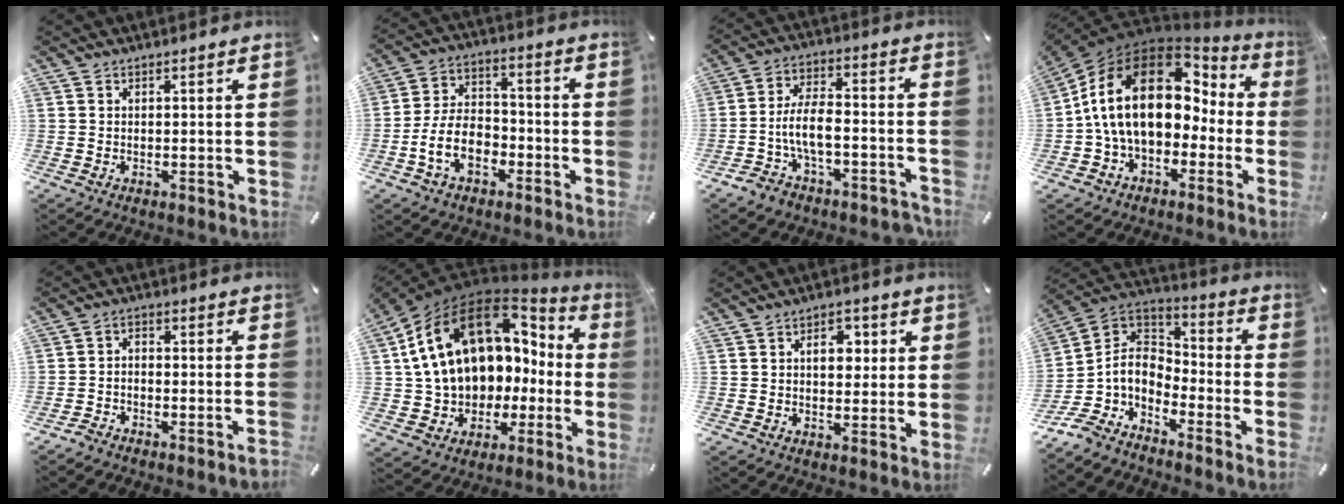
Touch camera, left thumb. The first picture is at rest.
{"total": 11.7, "force": [-5.0, 7.8, 7.2], "torque": [-0.159, 0.023, -0.091]}
{"total": 9.0, "force": [-3.1, 5.3, 6.5], "torque": [-0.127, 0.010, -0.054]}
{"total": 20.5, "force": [3.2, 14.0, 14.5], "torque": [-0.283, -0.007, 0.056]}
{"total": 4.7, "force": [-4.4, 0.6, 1.6], "torque": [-0.030, 0.009, -0.084]}
{"total": 20.1, "force": [6.2, 14.4, 12.6], "torque": [-0.250, -0.028, 0.125]}
{"total": 6.0, "force": [0.9, 4.0, 4.4], "torque": [-0.043, -0.006, 0.002]}
{"total": 6.9, "force": [-4.5, 4.3, 2.8], "torque": [-0.092, -0.016, -0.098]}